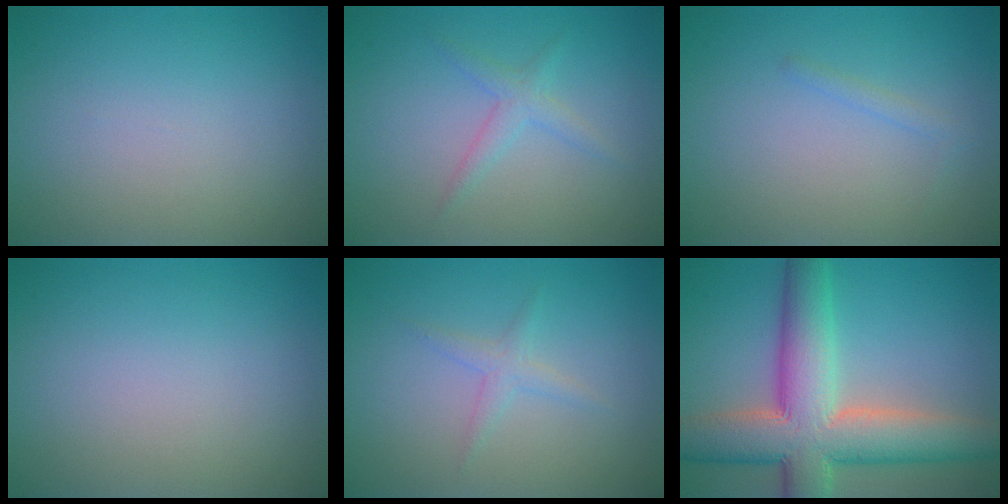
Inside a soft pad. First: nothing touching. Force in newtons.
{"total": 1.0, "press": 1.0, "slide": 0.1}
{"total": 0.8, "press": 0.8, "slide": 0.0}
{"total": 0.0}
{"total": 1.3, "press": 1.3, "slide": 0.0}
{"total": 10.9, "press": 10.9, "slide": 0.6}